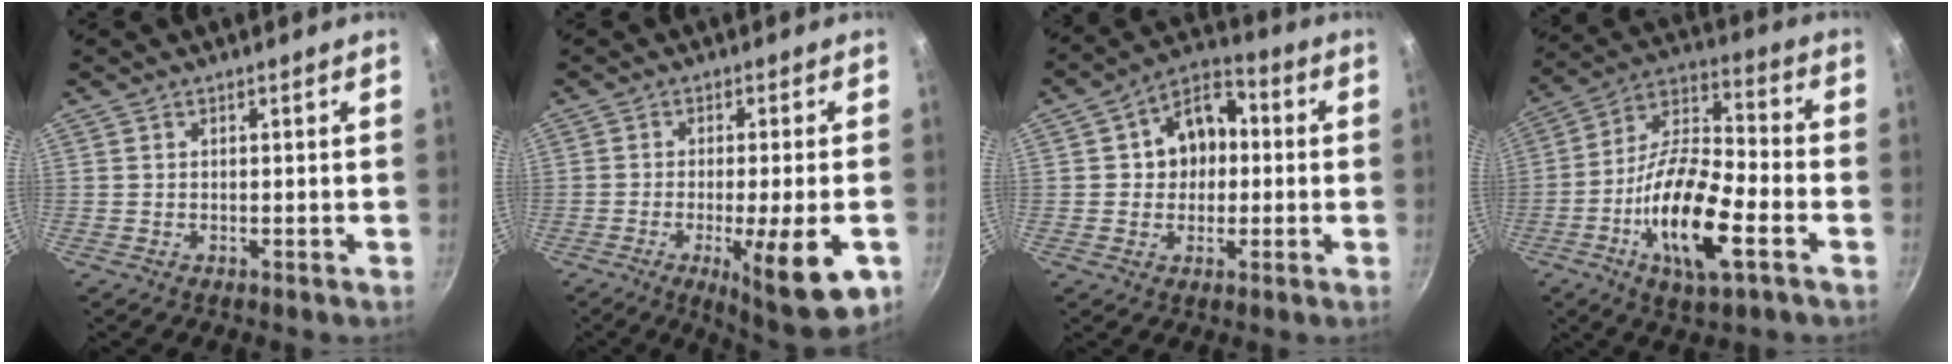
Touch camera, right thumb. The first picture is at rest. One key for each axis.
{"total": 13.6, "fx": -4.6, "fy": 2.8, "fz": 12.5, "tx": -0.171, "ty": -0.001, "tz": -0.062}
{"total": 10.9, "fx": 0.8, "fy": 8.5, "fz": 6.7, "tx": -0.054, "ty": 0.022, "tz": -0.002}
{"total": 18.7, "fx": -6.6, "fy": 6.6, "fz": 16.2, "tx": -0.294, "ty": 0.031, "tz": -0.133}